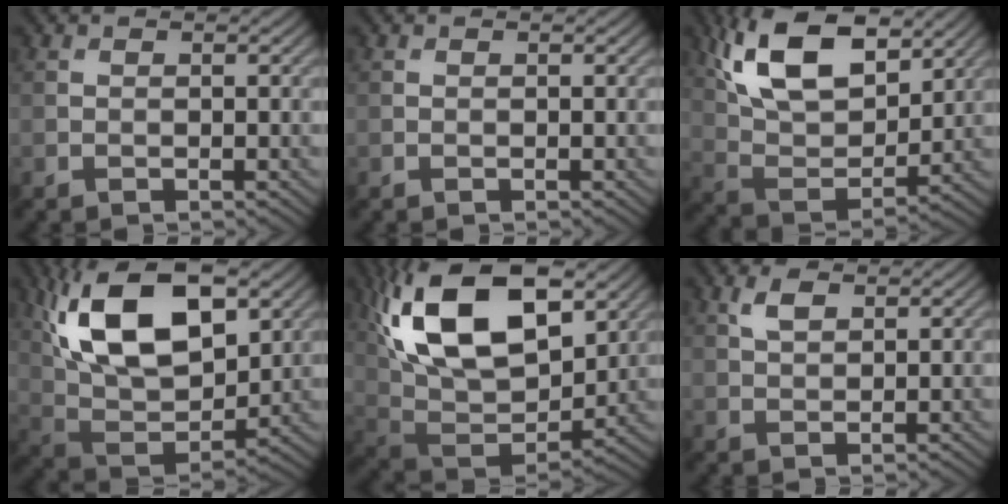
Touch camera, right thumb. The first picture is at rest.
{"total": 0.0}
{"total": 14.9, "force": [8.2, 7.1, 10.3], "torque": [-0.212, 0.005, 0.134]}
{"total": 16.8, "force": [6.5, 8.9, 12.7], "torque": [-0.257, 0.014, 0.117]}
{"total": 19.5, "force": [8.1, 10.9, 14.1], "torque": [-0.286, 0.031, 0.132]}
{"total": 2.6, "force": [1.4, 1.3, 1.8], "torque": [-0.044, 0.004, 0.029]}